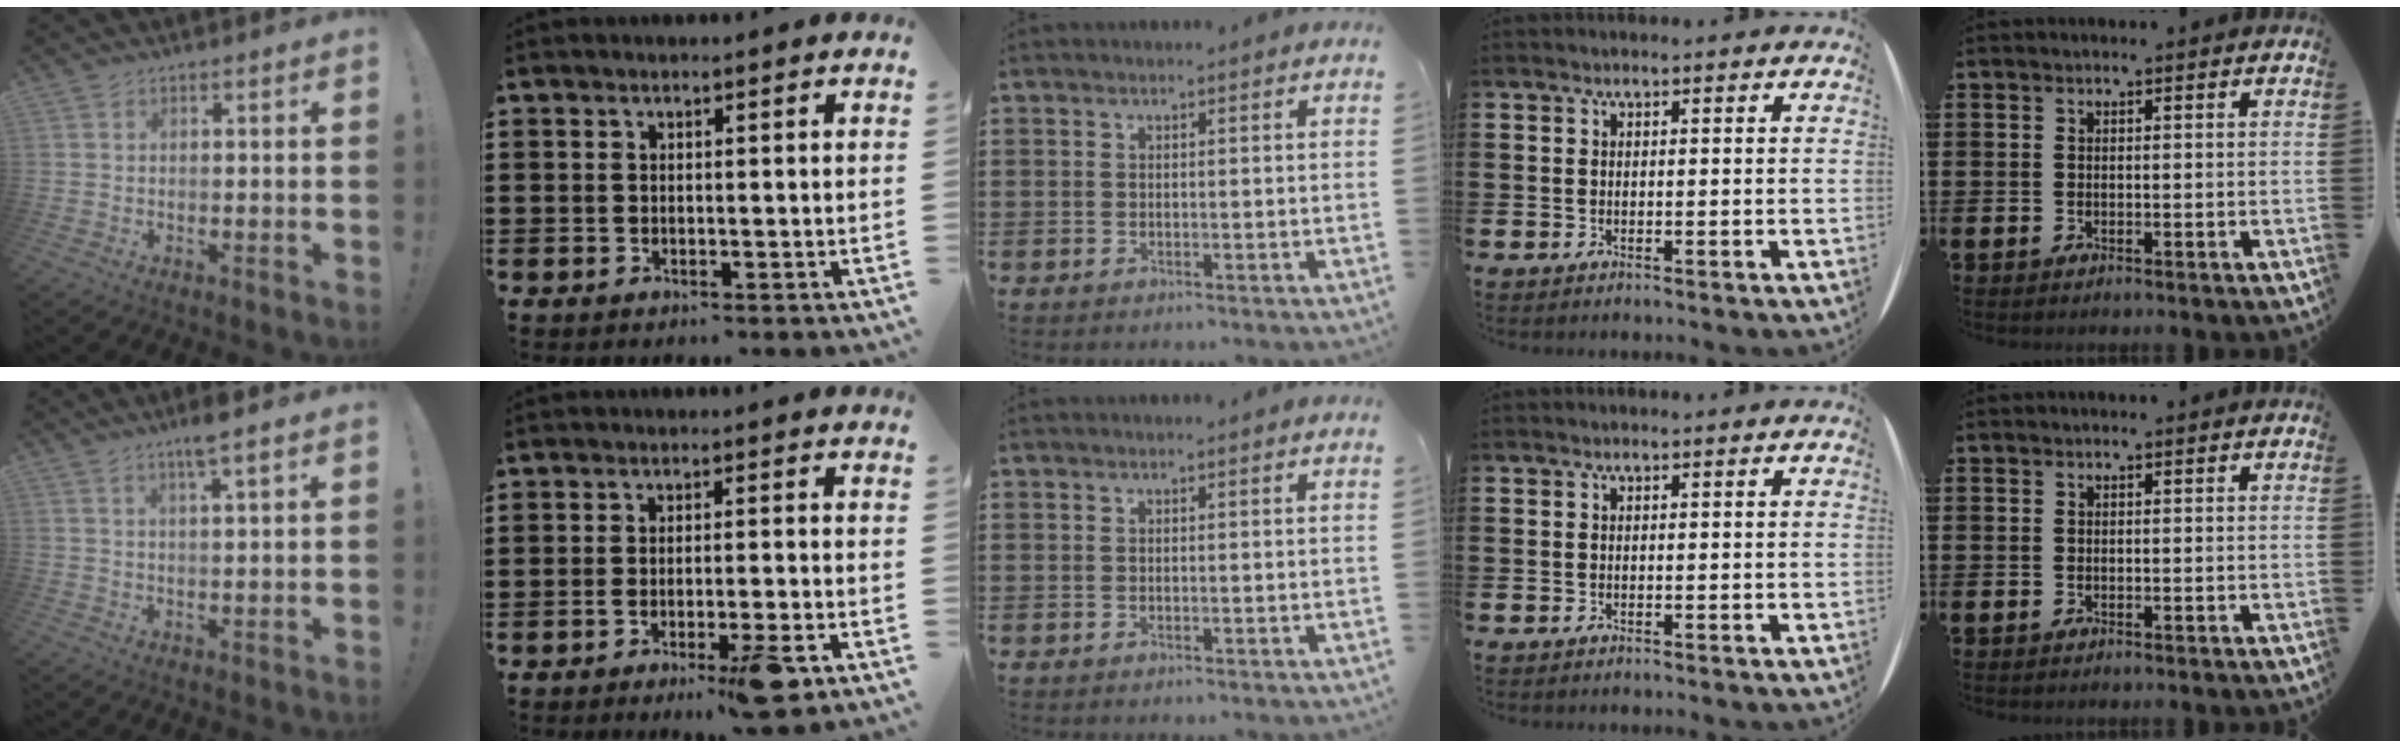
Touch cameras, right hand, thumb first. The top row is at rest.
{"thumb": {"total": 5.5, "force": [3.5, 0.1, 4.3], "torque": [-0.057, -0.018, 0.051]}, "index": {"total": 6.1, "force": [-3.4, -0.1, 5.1], "torque": [-0.083, -0.015, -0.055]}}